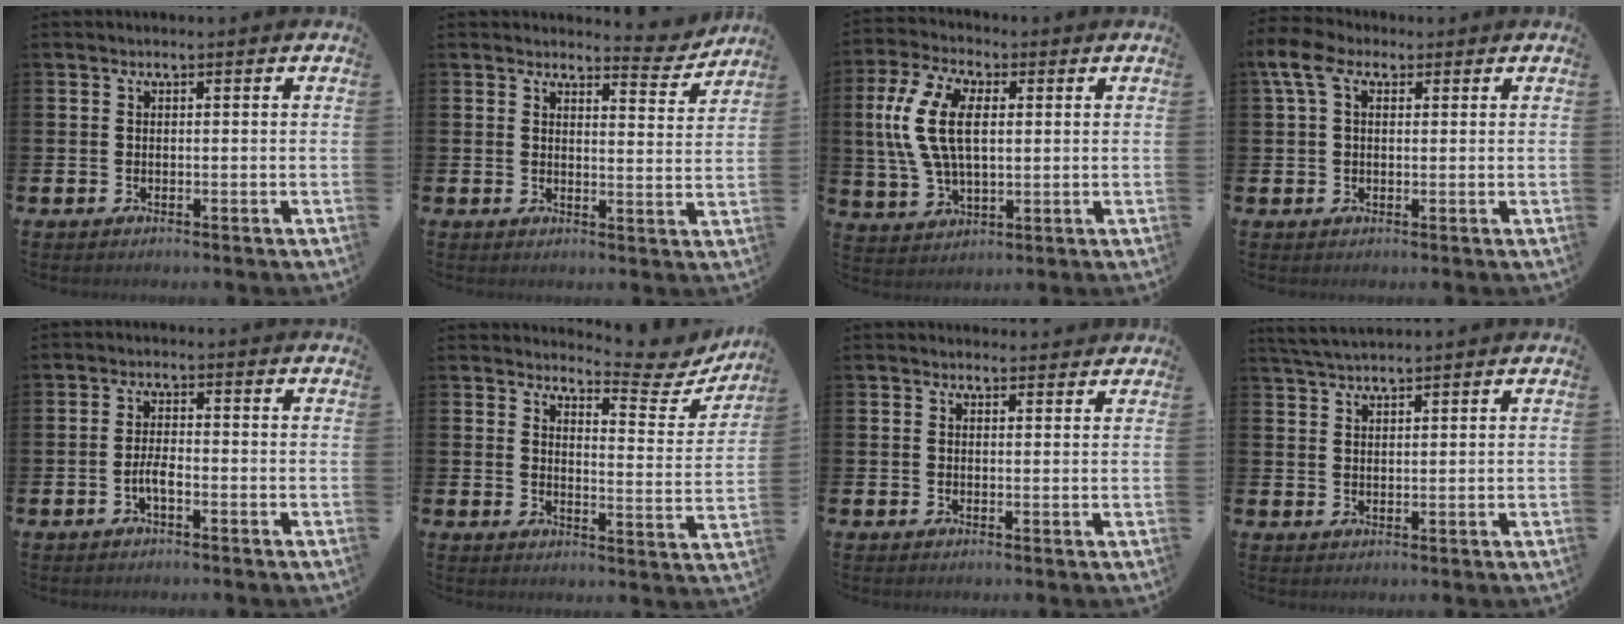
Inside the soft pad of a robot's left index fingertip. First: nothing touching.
{"total": 3.9, "force": [3.8, 0.7, 0.4], "torque": [-0.001, -0.030, 0.063]}
{"total": 10.8, "force": [2.8, 5.8, 8.7], "torque": [-0.191, 0.011, 0.049]}
{"total": 5.7, "force": [3.0, 3.5, 3.2], "torque": [-0.068, 0.005, 0.052]}
{"total": 2.4, "force": [-1.1, 0.7, 2.0], "torque": [-0.043, 0.006, -0.020]}
{"total": 4.7, "force": [4.4, 1.0, 1.0], "torque": [-0.016, -0.045, 0.067]}
{"total": 1.2, "force": [1.1, 0.4, 0.0], "torque": [0.007, 0.000, 0.018]}
{"total": 3.1, "force": [2.9, 0.3, 0.8], "torque": [-0.031, -0.003, 0.057]}